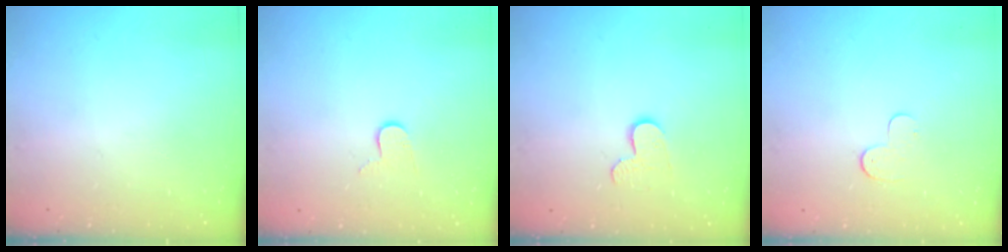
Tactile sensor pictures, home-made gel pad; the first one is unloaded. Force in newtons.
{"total": 6.0, "press": 6.0, "slide": 0.2}
{"total": 6.3, "press": 6.3, "slide": 0.5}
{"total": 4.3, "press": 4.2, "slide": 0.4}